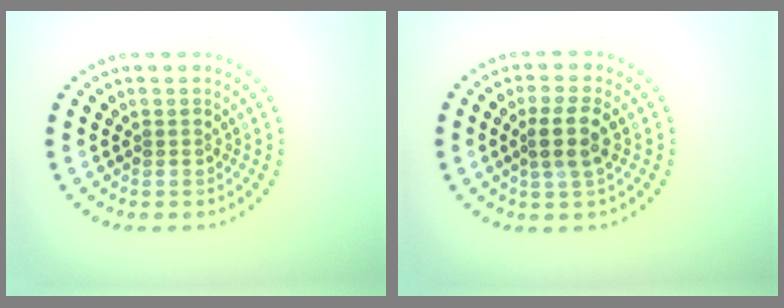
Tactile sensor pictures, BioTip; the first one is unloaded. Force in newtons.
{"total": 2.6, "press": 2.3, "slide": 1.2}